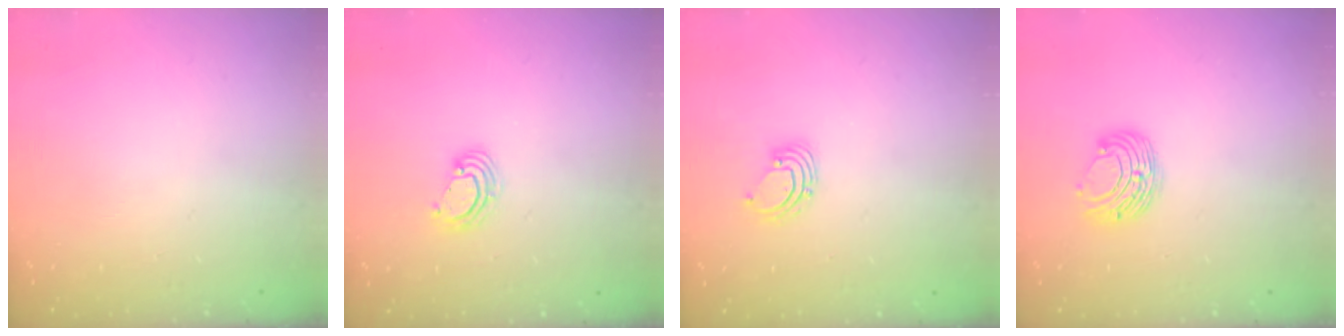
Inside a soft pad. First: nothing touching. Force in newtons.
{"total": 3.5, "press": 3.5, "slide": 0.2}
{"total": 2.2, "press": 2.2, "slide": 0.2}
{"total": 8.2, "press": 8.2, "slide": 0.6}